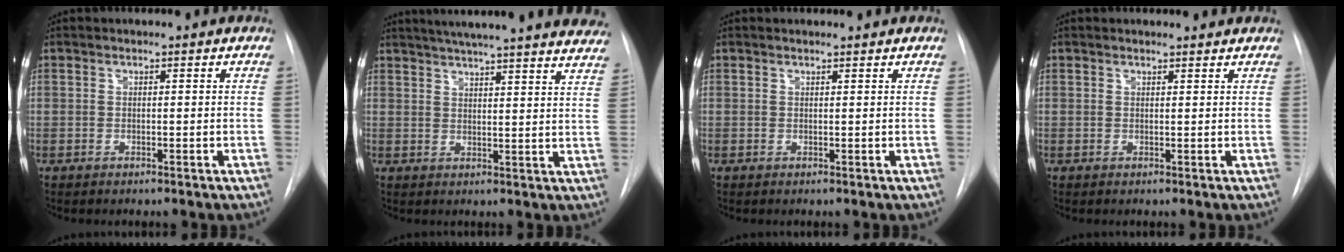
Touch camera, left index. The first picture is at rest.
{"total": 28.2, "force": [25.5, 1.8, 11.9], "torque": [-0.187, -0.050, 0.302]}
{"total": 1.1, "force": [1.1, 0.0, 0.0], "torque": [-0.010, 0.001, 0.017]}
{"total": 2.0, "force": [1.9, 0.3, 0.1], "torque": [-0.012, 0.002, 0.021]}